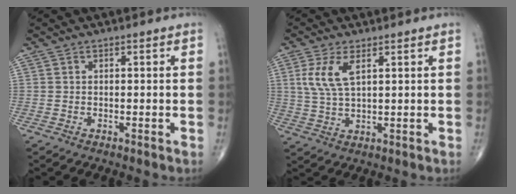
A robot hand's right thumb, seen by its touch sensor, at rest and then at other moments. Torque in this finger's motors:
{"motor_torque": [0.31, 0.24, 0.89, 0.26, 0.09]}